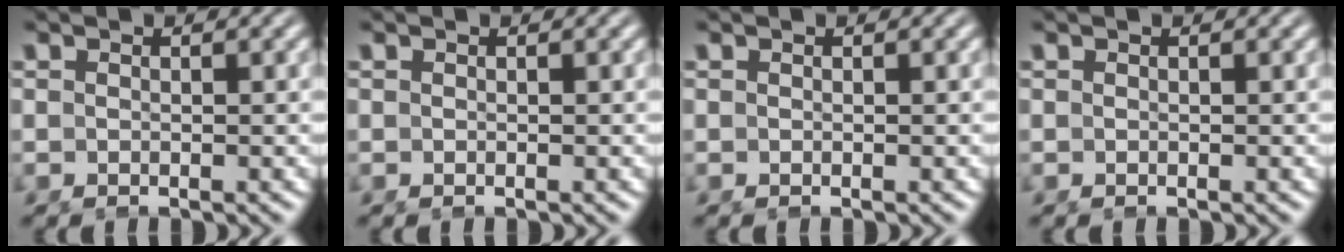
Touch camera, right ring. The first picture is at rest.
{"total": 0.0}
{"total": 0.0}
{"total": 0.0}